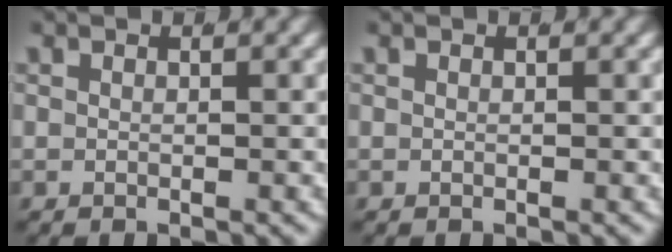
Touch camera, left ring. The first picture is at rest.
{"total": 0.0}